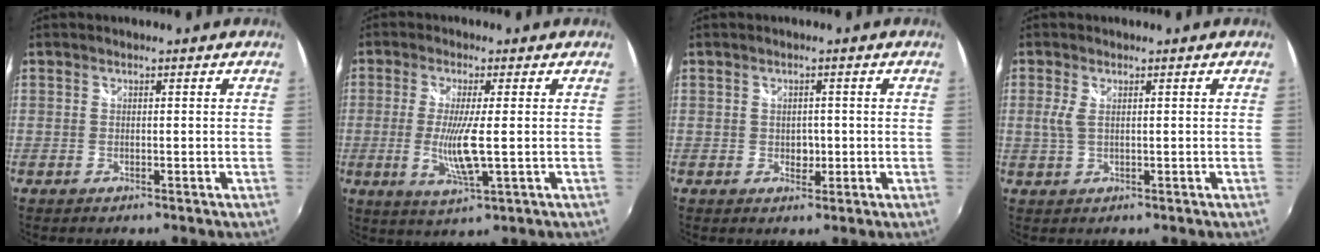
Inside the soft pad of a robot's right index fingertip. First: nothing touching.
{"total": 7.4, "force": [-0.8, 0.3, 7.3], "torque": [-0.146, -0.016, -0.017]}
{"total": 2.0, "force": [-0.3, 1.8, 1.0], "torque": [-0.012, 0.000, -0.004]}
{"total": 2.2, "force": [0.4, 0.7, 2.1], "torque": [-0.045, 0.000, 0.008]}